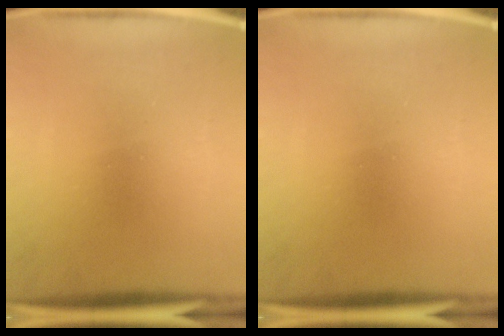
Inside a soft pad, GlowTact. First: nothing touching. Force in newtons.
{"total": 0.0}